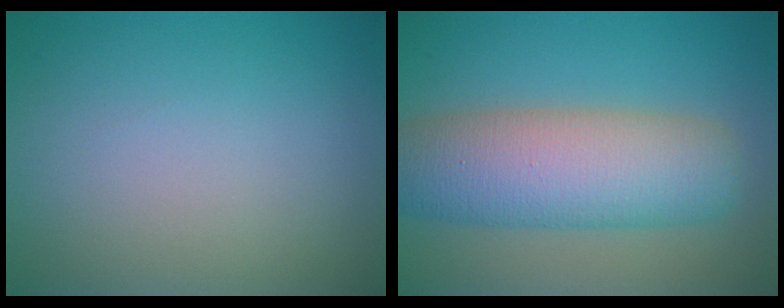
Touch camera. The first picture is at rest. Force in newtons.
{"total": 8.9, "press": 8.9, "slide": 0.2}